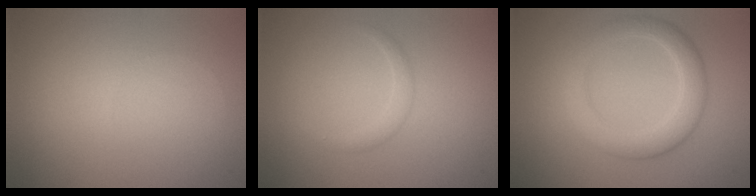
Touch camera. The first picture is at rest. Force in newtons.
{"total": 1.1, "press": 1.1, "slide": 0.1}
{"total": 3.8, "press": 3.8, "slide": 0.1}